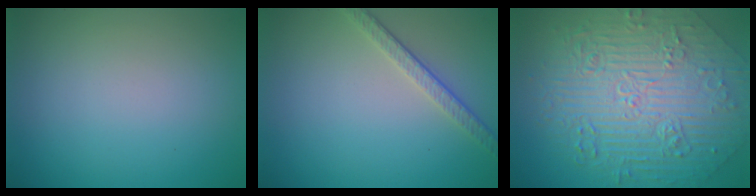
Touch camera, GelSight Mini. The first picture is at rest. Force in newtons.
{"total": 2.5, "press": 2.1, "slide": 1.4}
{"total": 11.1, "press": 7.5, "slide": 8.2}